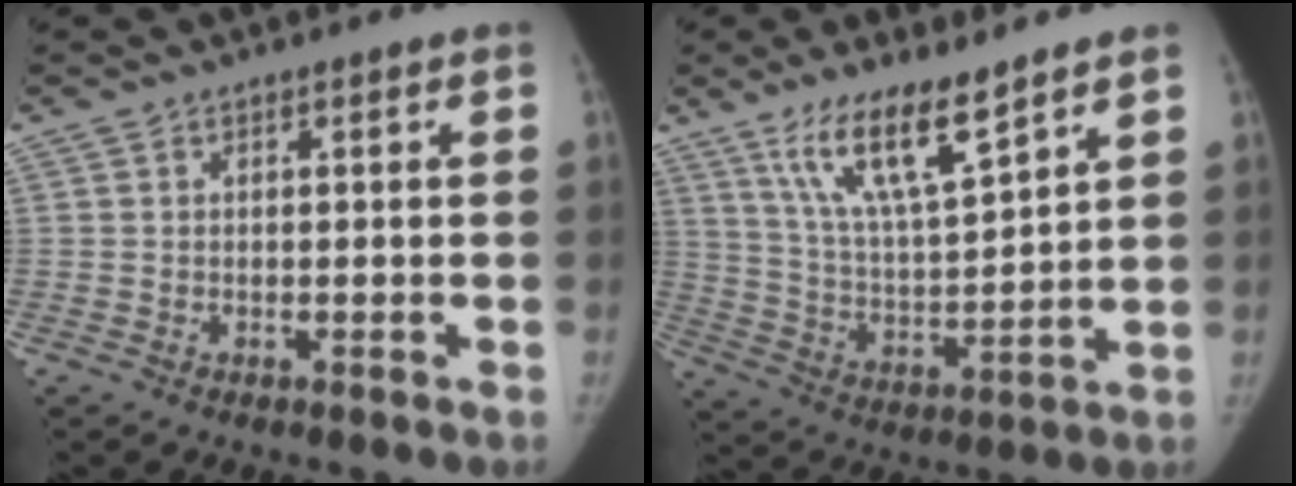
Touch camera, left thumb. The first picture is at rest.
{"total": 12.7, "force": [8.6, 2.8, 8.8], "torque": [-0.150, -0.052, 0.172]}